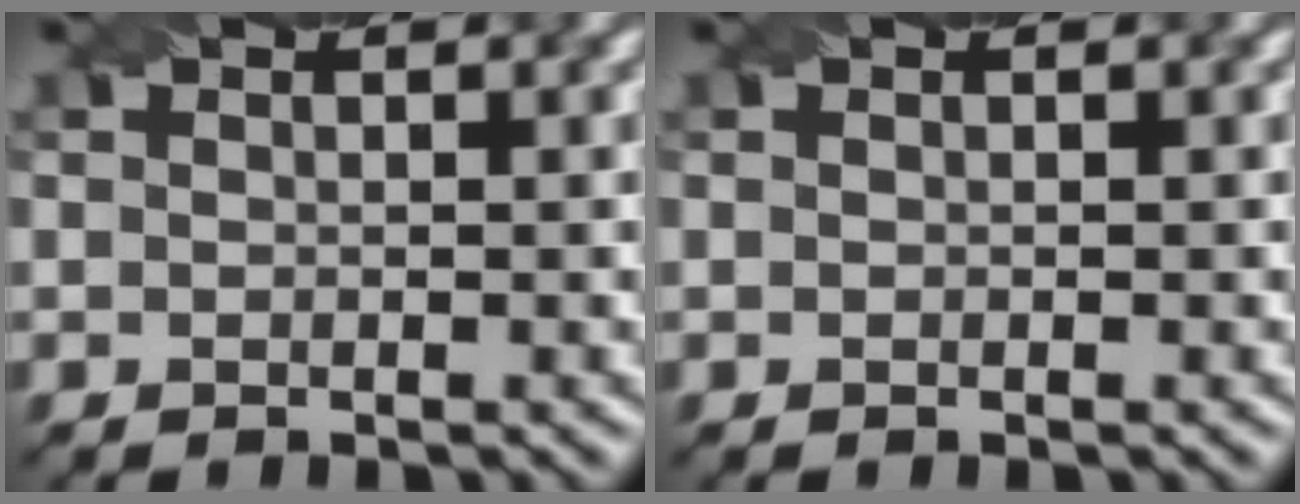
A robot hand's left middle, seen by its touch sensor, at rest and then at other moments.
{"total": 0.0}